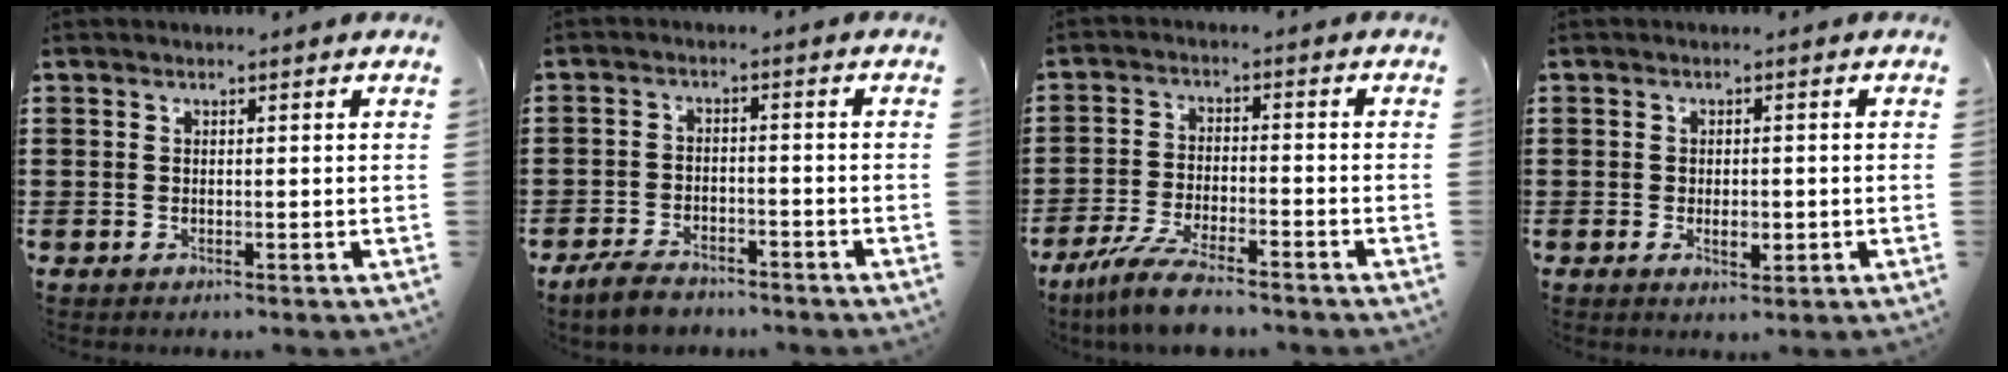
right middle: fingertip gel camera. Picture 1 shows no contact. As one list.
[{"total": 3.7, "force": [-3.4, 1.0, 1.0], "torque": [-0.029, 0.005, -0.070]}, {"total": 6.6, "force": [-5.6, 0.6, 3.5], "torque": [-0.090, -0.013, -0.110]}, {"total": 2.6, "force": [-0.5, 1.2, 2.2], "torque": [-0.035, -0.004, -0.010]}]